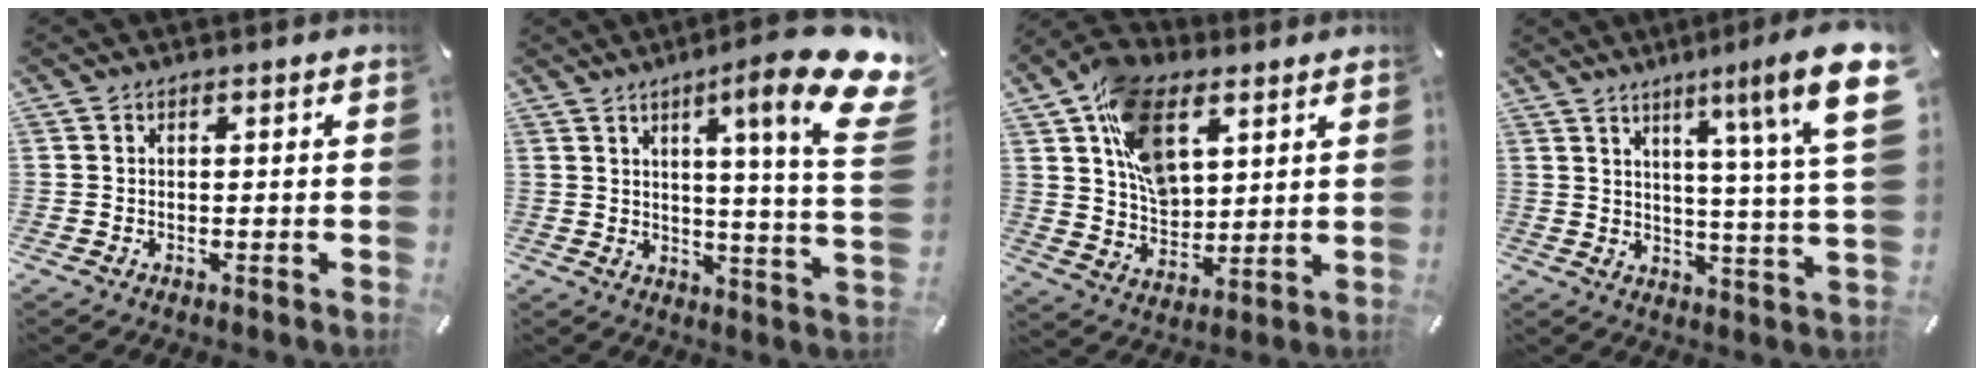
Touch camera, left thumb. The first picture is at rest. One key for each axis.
{"total": 19.2, "fx": 9.5, "fy": 2.7, "fz": 16.5, "tx": -0.244, "ty": -0.059, "tz": 0.132}
{"total": 15.7, "fx": 6.9, "fy": 10.2, "fz": 9.7, "tx": -0.177, "ty": -0.010, "tz": 0.132}
{"total": 15.9, "fx": 8.0, "fy": 0.7, "fz": 13.7, "tx": -0.202, "ty": -0.058, "tz": 0.107}